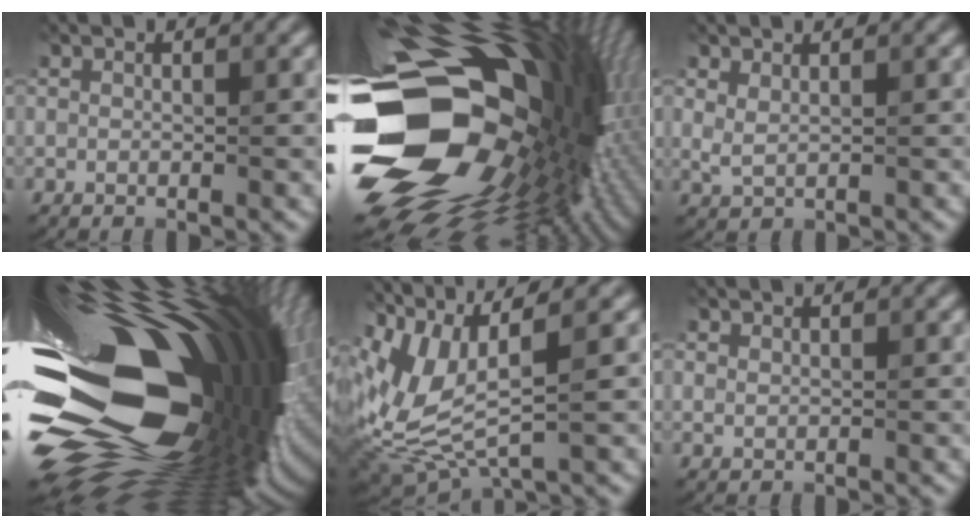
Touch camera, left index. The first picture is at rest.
{"total": 20.8, "force": [-1.7, 14.2, 15.1], "torque": [-0.296, -0.051, -0.018]}
{"total": 1.2, "force": [0.8, 0.4, 0.7], "torque": [-0.020, -0.005, 0.021]}
{"total": 22.1, "force": [0.5, 11.8, 18.7], "torque": [-0.330, -0.040, -0.008]}
{"total": 7.2, "force": [2.1, 2.7, 6.4], "torque": [-0.154, -0.009, 0.047]}
{"total": 0.6, "force": [0.4, 0.4, 0.2], "torque": [-0.004, -0.001, 0.010]}